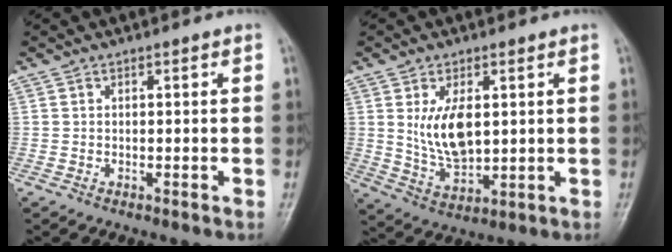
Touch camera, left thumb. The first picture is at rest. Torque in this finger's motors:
{"motor_torque": [-0.09, 0.19, 0.16, -0.15, 0.10]}